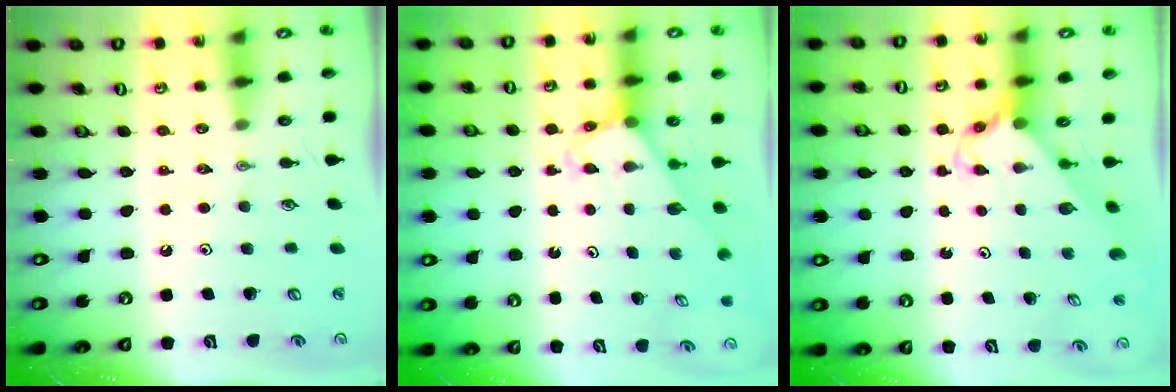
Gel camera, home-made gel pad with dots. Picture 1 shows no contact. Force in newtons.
{"total": 3.2, "press": 3.2, "slide": 0.3}
{"total": 2.7, "press": 2.7, "slide": 0.2}